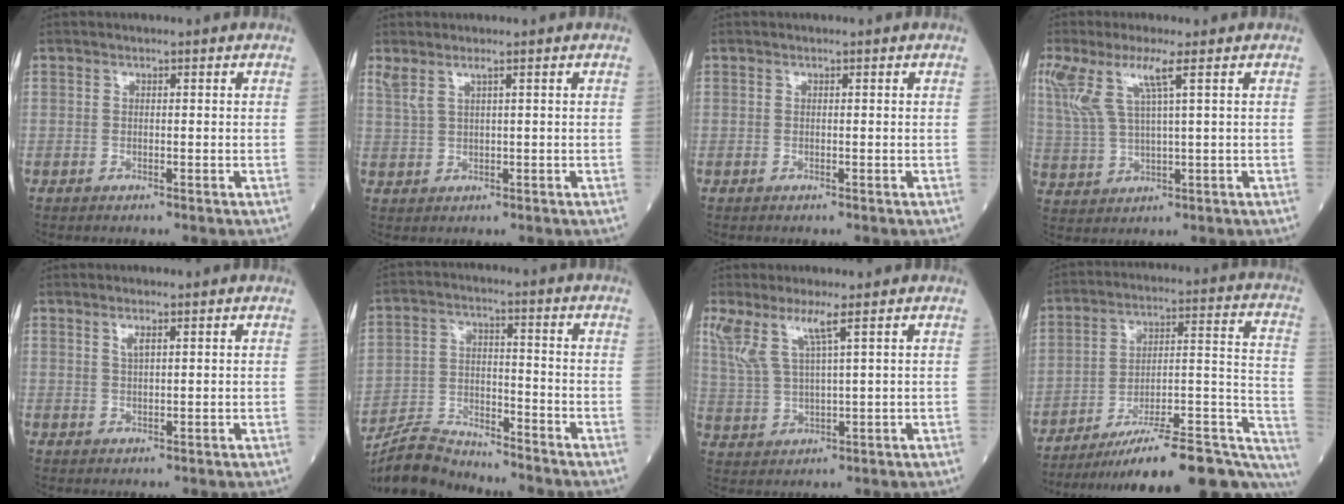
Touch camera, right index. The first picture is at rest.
{"total": 2.5, "force": [1.7, 0.1, 1.8], "torque": [-0.052, 0.010, 0.044]}
{"total": 0.0}
{"total": 8.1, "force": [3.9, 0.8, 7.1], "torque": [-0.168, 0.013, 0.087]}
{"total": 1.7, "force": [1.0, 0.2, 1.3], "torque": [-0.029, -0.001, 0.021]}
{"total": 8.1, "force": [-8.0, 0.9, -0.3], "torque": [-0.001, 0.009, -0.149]}
{"total": 6.4, "force": [3.9, 0.2, 5.1], "torque": [-0.116, 0.007, 0.087]}
{"total": 25.8, "force": [-20.6, 3.2, 15.2], "torque": [-0.133, 0.015, -0.296]}